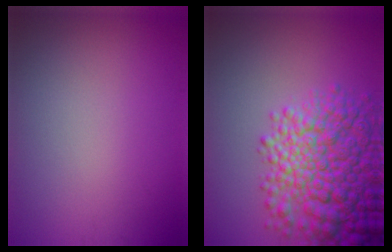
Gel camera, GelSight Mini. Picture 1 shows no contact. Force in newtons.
{"total": 10.2, "press": 10.2, "slide": 0.4}